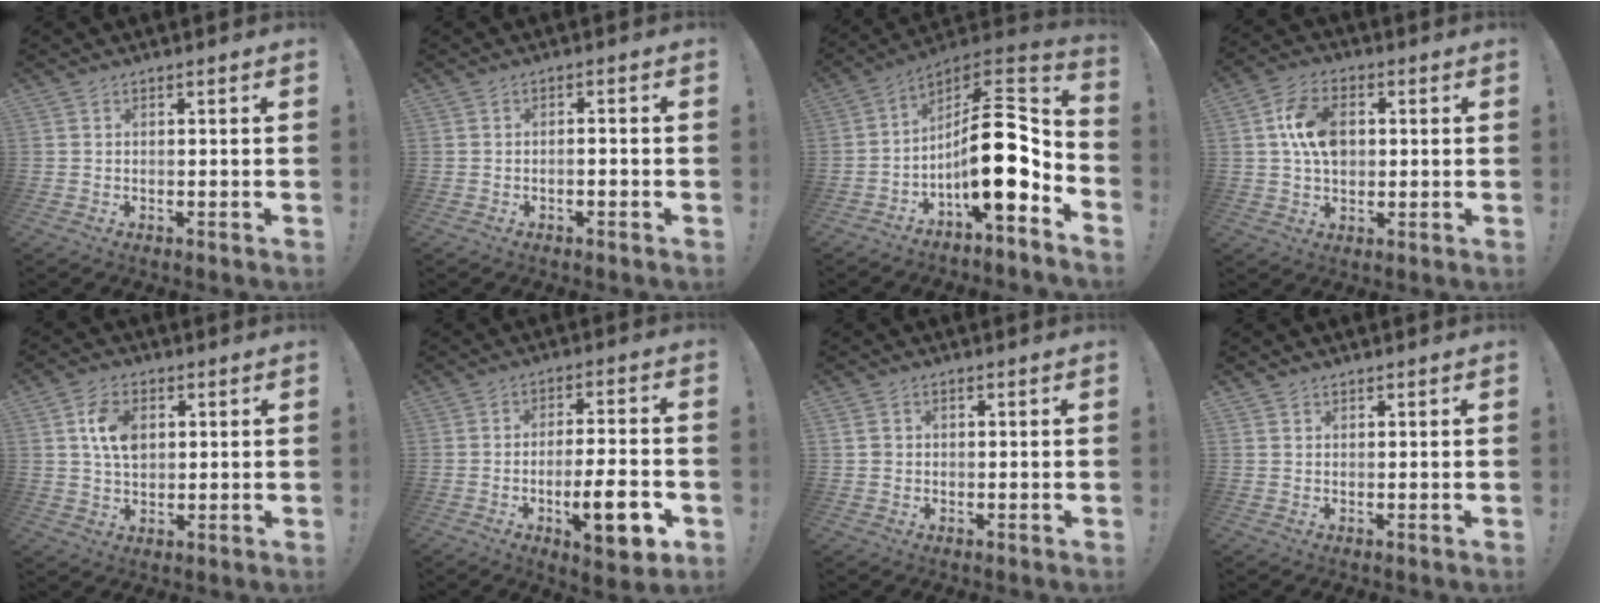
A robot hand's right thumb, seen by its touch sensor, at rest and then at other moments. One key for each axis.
{"total": 1.7, "fx": -1.3, "fy": 0.2, "fz": 1.0, "tx": -0.017, "ty": 0.003, "tz": -0.022}
{"total": 19.3, "fx": -3.4, "fy": 7.0, "fz": 17.6, "tx": -0.271, "ty": 0.004, "tz": -0.055}
{"total": 11.6, "fx": 1.5, "fy": 8.0, "fz": 8.2, "tx": -0.143, "ty": 0.013, "tz": 0.032}
{"total": 8.9, "fx": 2.3, "fy": 6.0, "fz": 6.2, "tx": -0.107, "ty": 0.007, "tz": 0.045}
{"total": 9.1, "fx": -3.1, "fy": 2.3, "fz": 8.2, "tx": -0.099, "ty": 0.002, "tz": -0.051}
{"total": 2.1, "fx": 0.5, "fy": 1.9, "fz": 0.9, "tx": -0.012, "ty": 0.002, "tz": 0.010}
{"total": 1.1, "fx": 0.9, "fy": 0.7, "fz": 0.1, "tx": 0.005, "ty": -0.003, "tz": 0.016}